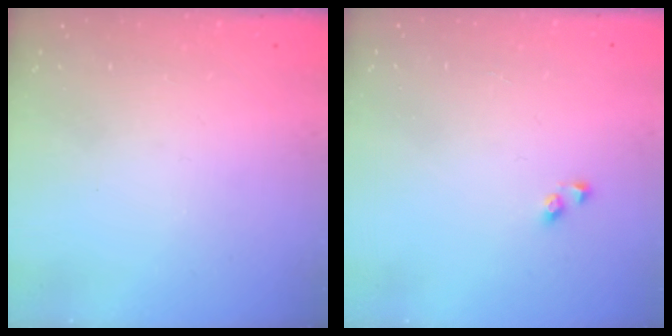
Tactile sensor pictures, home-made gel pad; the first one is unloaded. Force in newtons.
{"total": 3.1, "press": 3.1, "slide": 0.4}